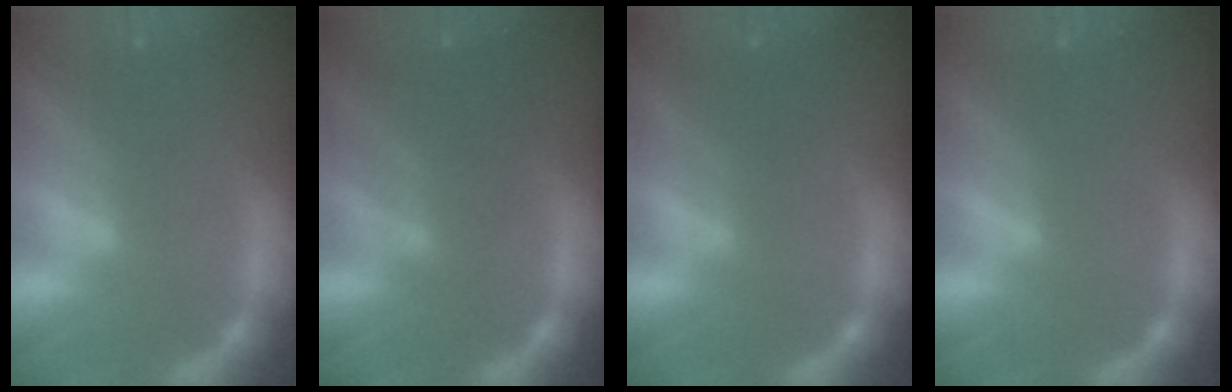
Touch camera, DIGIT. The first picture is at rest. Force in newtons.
{"total": 5.1}
{"total": 2.5}
{"total": 0.0}